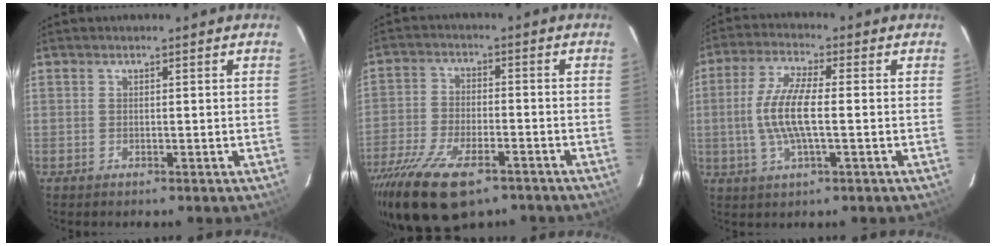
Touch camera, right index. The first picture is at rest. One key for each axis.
{"total": 17.9, "fx": -11.9, "fy": 7.4, "fz": 11.2, "tx": -0.245, "ty": -0.045, "tz": -0.208}
{"total": 9.4, "fx": -0.8, "fy": 2.2, "fz": 9.1, "tx": -0.186, "ty": 0.002, "tz": -0.018}